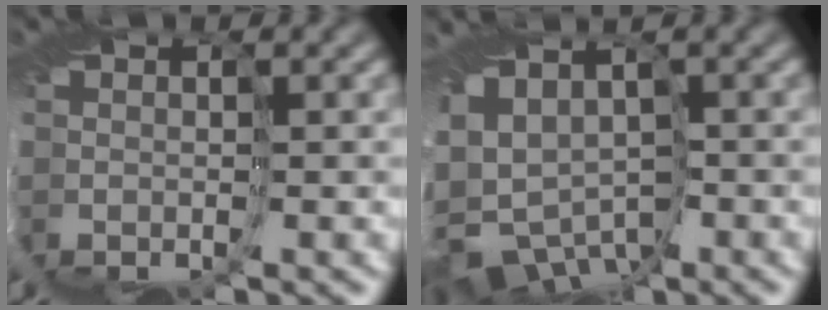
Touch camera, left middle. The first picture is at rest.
{"total": 6.1, "force": [-4.2, 3.7, 2.2], "torque": [-0.057, -0.018, -0.074]}